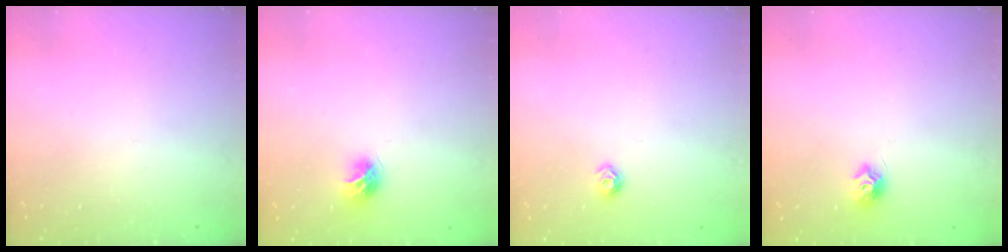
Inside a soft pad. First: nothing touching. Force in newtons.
{"total": 8.6, "press": 8.6, "slide": 0.0}
{"total": 6.1, "press": 6.1, "slide": 0.8}
{"total": 7.4, "press": 7.4, "slide": 0.2}